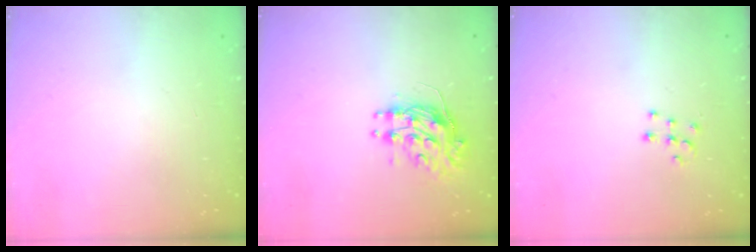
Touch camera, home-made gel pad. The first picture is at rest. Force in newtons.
{"total": 9.8, "press": 9.8, "slide": 0.7}
{"total": 6.2, "press": 6.1, "slide": 0.9}